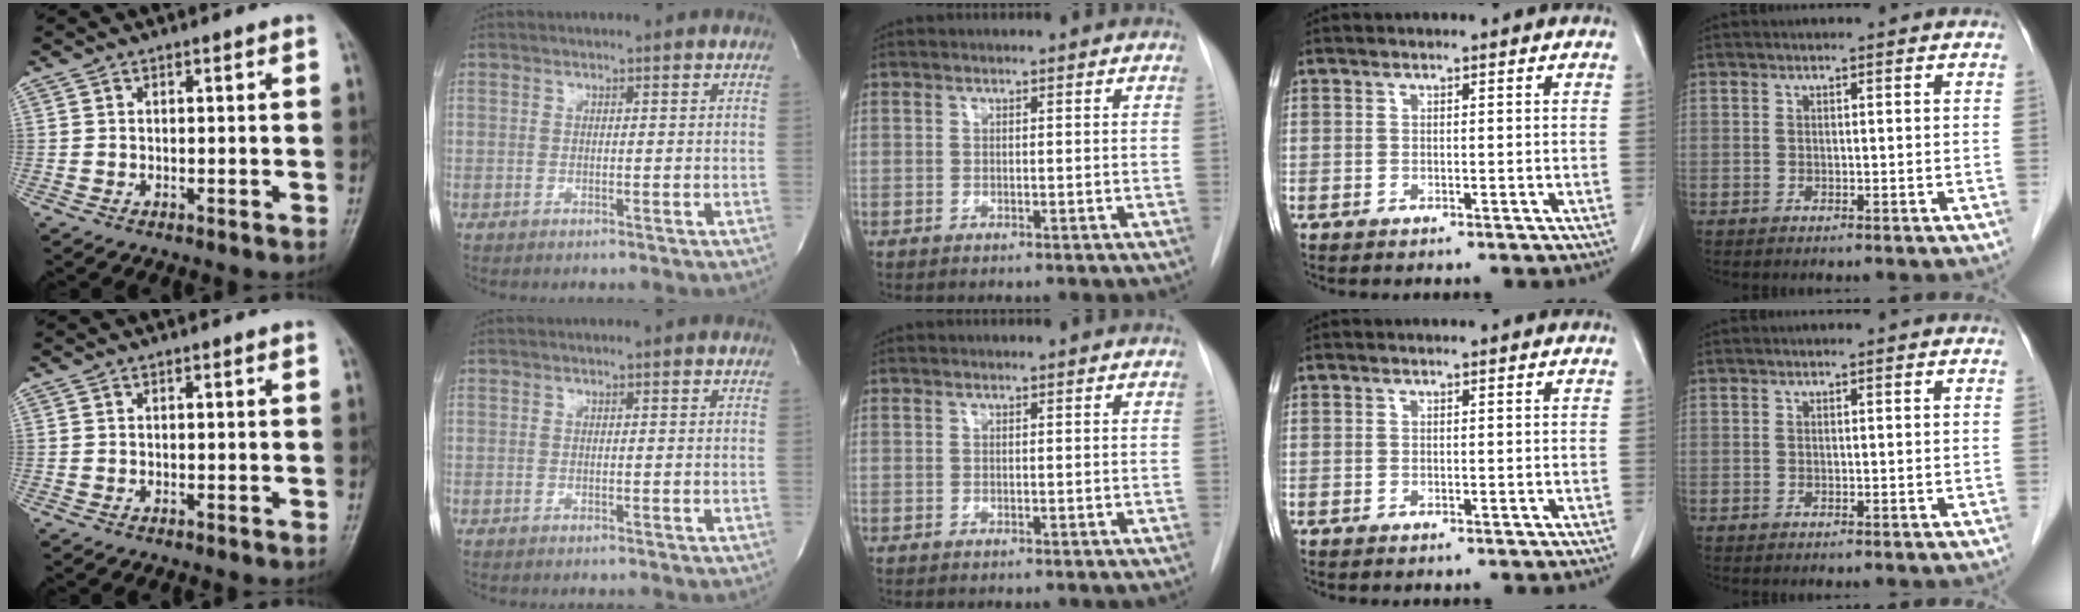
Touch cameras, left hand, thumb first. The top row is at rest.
{}